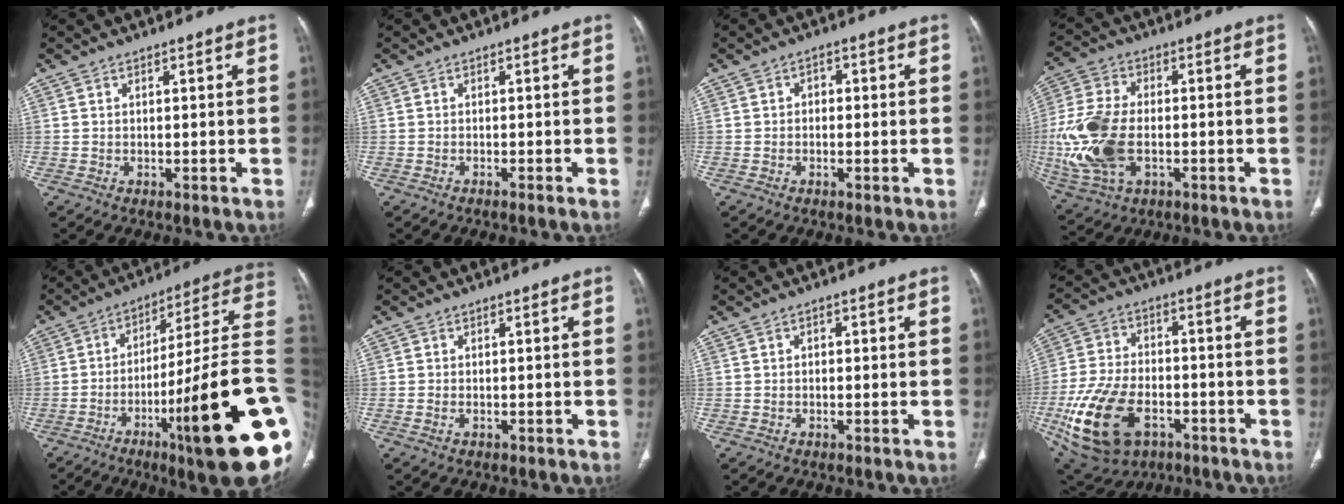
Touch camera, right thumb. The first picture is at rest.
{"total": 0.6, "force": [-0.3, -0.1, -0.5], "torque": [0.008, 0.008, -0.003]}
{"total": 1.7, "force": [-0.2, 1.5, 0.9], "torque": [-0.001, 0.007, -0.011]}
{"total": 16.1, "force": [-2.5, 9.6, 12.7], "torque": [-0.287, 0.002, -0.039]}
{"total": 27.2, "force": [-7.3, 3.9, 25.9], "torque": [-0.313, 0.033, -0.111]}
{"total": 0.8, "force": [0.2, 0.7, -0.4], "torque": [0.000, 0.005, 0.004]}
{"total": 1.0, "force": [-0.1, 0.8, 0.5], "torque": [0.001, 0.004, -0.007]}
{"total": 19.4, "force": [-6.9, 12.8, 12.8], "torque": [-0.265, 0.018, -0.108]}